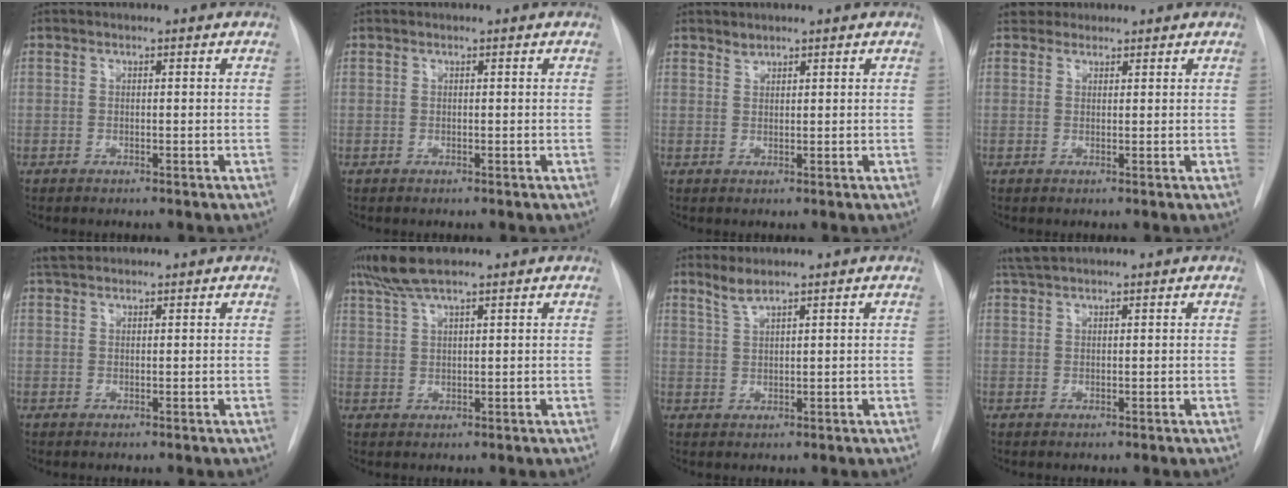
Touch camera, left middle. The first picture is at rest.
{"total": 0.0}
{"total": 0.9, "force": [0.9, 0.2, -0.1], "torque": [0.001, -0.002, 0.016]}
{"total": 2.3, "force": [1.9, 1.3, -0.1], "torque": [0.006, 0.012, 0.029]}
{"total": 2.6, "force": [2.2, 1.1, 0.6], "torque": [-0.013, 0.016, 0.038]}
{"total": 6.0, "force": [4.7, 0.6, 3.7], "torque": [-0.081, 0.018, 0.091]}
{"total": 2.4, "force": [2.0, -0.2, 1.2], "torque": [-0.030, 0.003, 0.045]}
{"total": 3.2, "force": [2.9, 0.2, 1.4], "torque": [-0.031, 0.021, 0.057]}